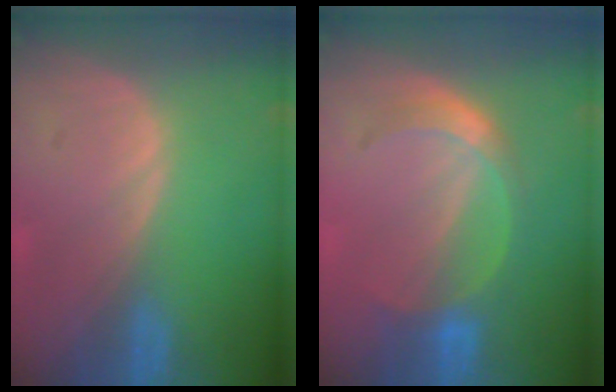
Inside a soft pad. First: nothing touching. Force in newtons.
{"total": 5.1, "press": 5.0, "slide": 0.7}